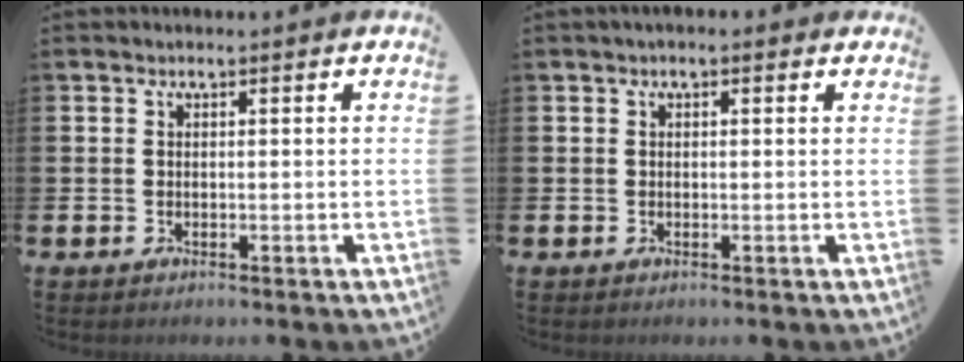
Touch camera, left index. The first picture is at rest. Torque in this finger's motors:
{"motor_torque": [0.95, -1.19, 0.19, 0.03]}